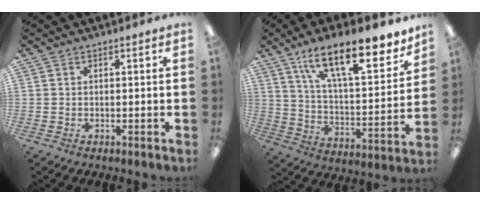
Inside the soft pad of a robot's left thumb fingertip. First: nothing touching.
{"total": 19.9, "force": [13.9, 6.3, 12.8], "torque": [-0.201, -0.084, 0.230]}